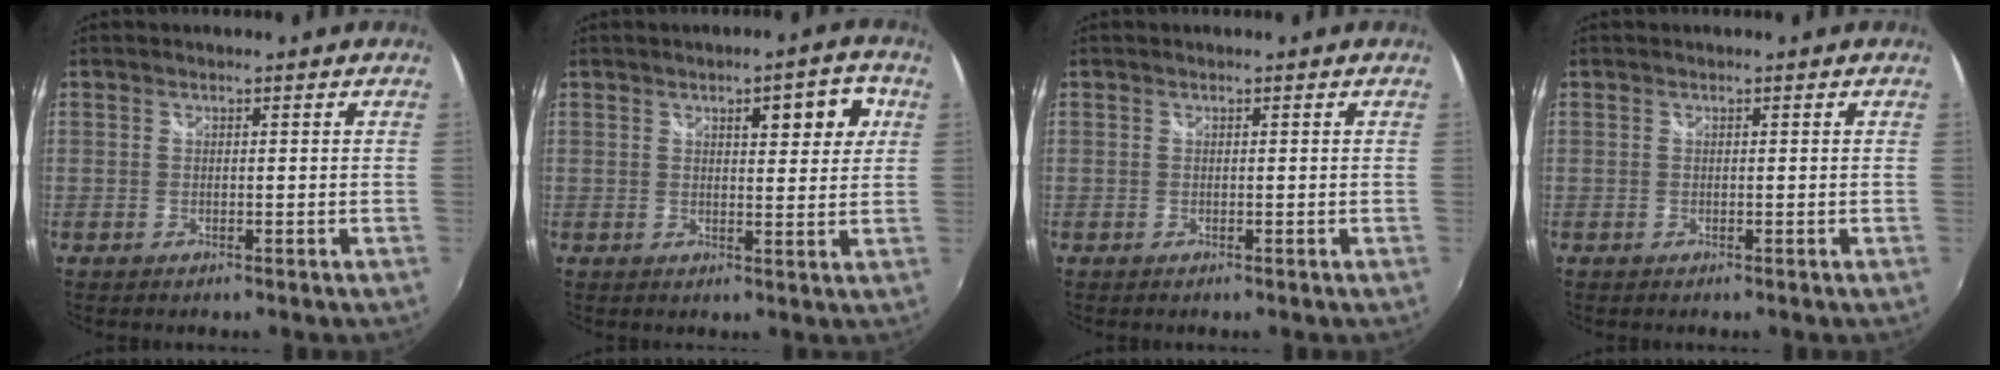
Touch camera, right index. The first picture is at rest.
{"total": 7.0, "force": [2.7, 2.3, 6.0], "torque": [-0.075, 0.015, 0.039]}
{"total": 0.0}
{"total": 0.0}